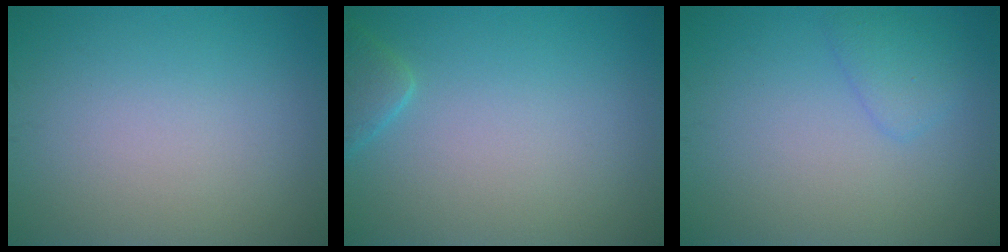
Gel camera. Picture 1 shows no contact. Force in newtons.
{"total": 1.9, "press": 1.9, "slide": 0.2}
{"total": 1.8, "press": 1.8, "slide": 0.1}